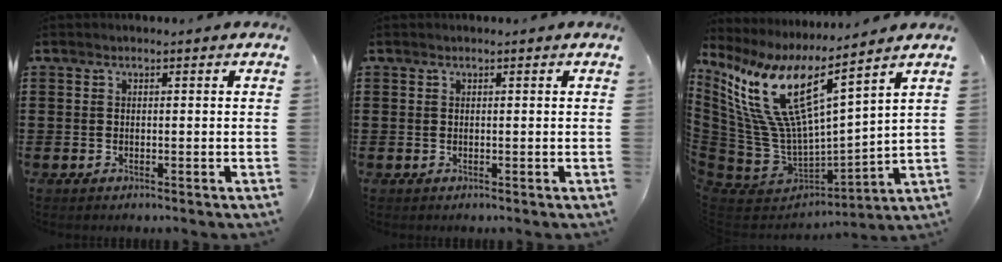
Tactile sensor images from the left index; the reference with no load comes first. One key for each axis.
{"total": 0.0}
{"total": 13.5, "fx": 7.7, "fy": 4.3, "fz": 10.2, "tx": -0.252, "ty": -0.063, "tz": 0.127}